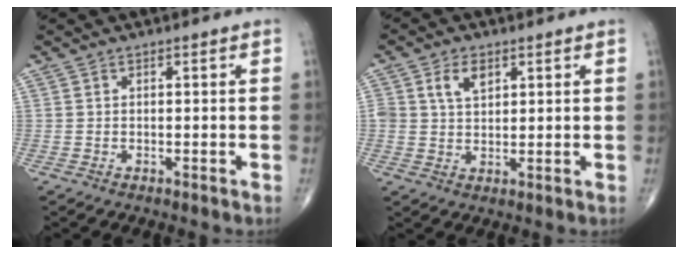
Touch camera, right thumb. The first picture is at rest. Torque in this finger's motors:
{"motor_torque": [0.72, 0.89, 0.43, 0.01, 0.23]}